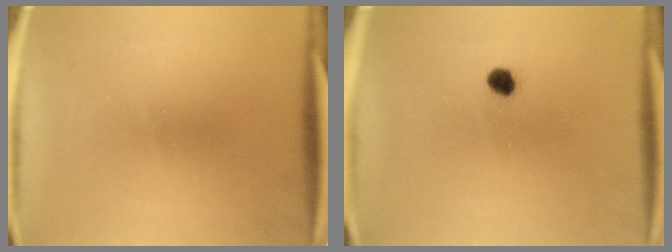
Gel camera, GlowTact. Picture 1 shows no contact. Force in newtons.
{"total": 2.2}